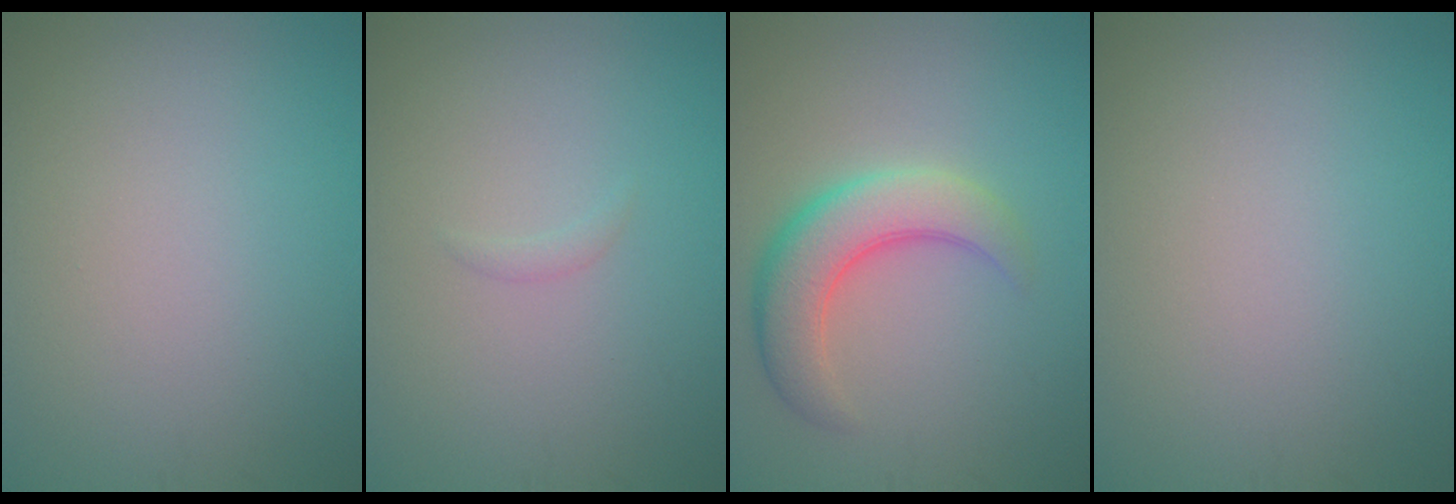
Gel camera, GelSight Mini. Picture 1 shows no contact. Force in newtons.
{"total": 0.5, "press": 0.5, "slide": 0.1}
{"total": 5.5, "press": 5.5, "slide": 0.3}
{"total": 0.0}